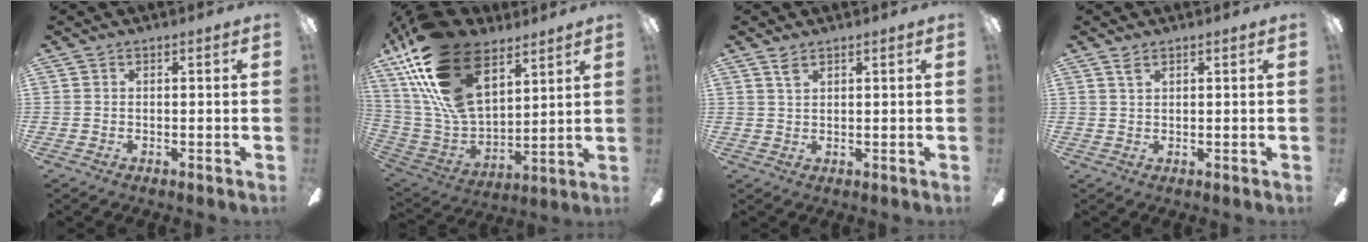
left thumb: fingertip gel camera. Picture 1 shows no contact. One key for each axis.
{"total": 22.8, "fx": 13.3, "fy": 13.4, "fz": 12.7, "tx": -0.273, "ty": -0.067, "tz": 0.244}
{"total": 2.2, "fx": 1.6, "fy": 0.9, "fz": 1.2, "tx": -0.029, "ty": 0.000, "tz": 0.030}
{"total": 1.7, "fx": 1.2, "fy": 0.7, "fz": 0.9, "tx": -0.022, "ty": -0.001, "tz": 0.023}